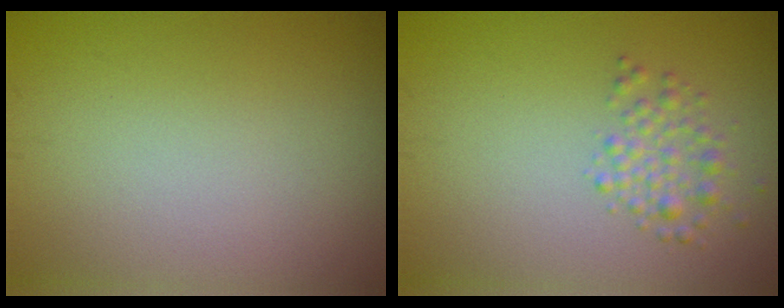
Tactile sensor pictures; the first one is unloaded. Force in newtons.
{"total": 2.2, "press": 2.2, "slide": 0.1}